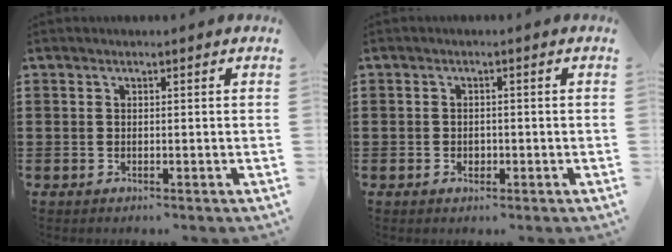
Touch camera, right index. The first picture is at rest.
{"total": 1.2, "force": [-0.4, 0.9, 0.5], "torque": [-0.013, 0.002, -0.009]}